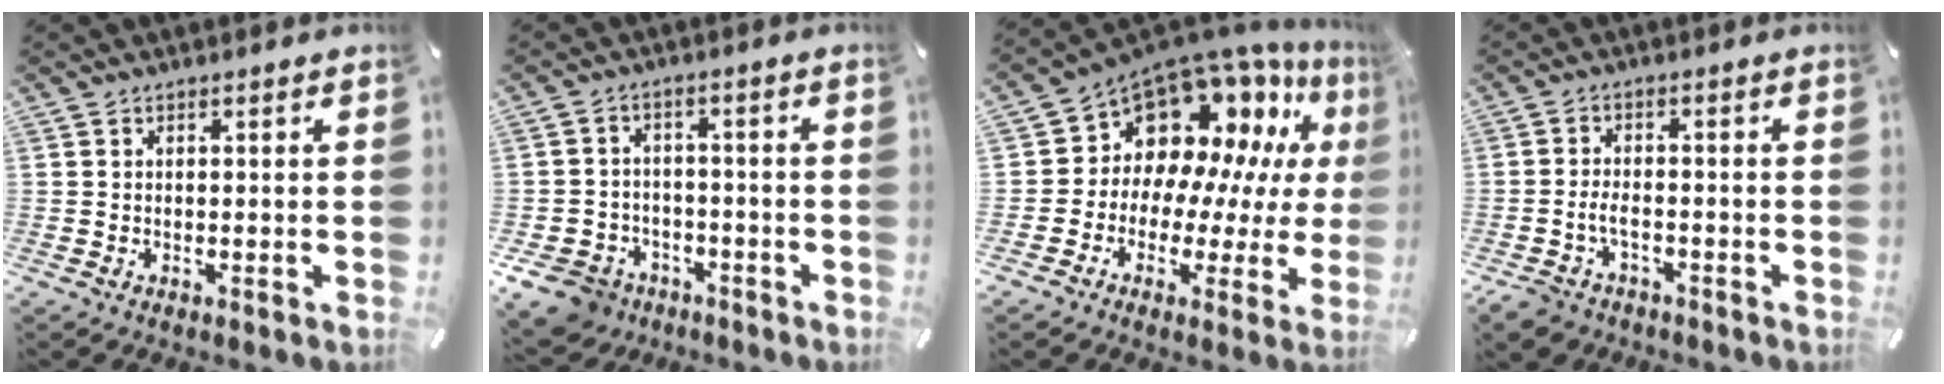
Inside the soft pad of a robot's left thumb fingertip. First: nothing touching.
{"total": 8.5, "force": [-5.3, 6.3, 2.3], "torque": [-0.058, 0.041, -0.097]}
{"total": 13.2, "force": [8.3, 9.5, 3.7], "torque": [-0.066, -0.091, 0.156]}
{"total": 4.3, "force": [-2.3, 2.6, 2.4], "torque": [-0.053, 0.011, -0.046]}